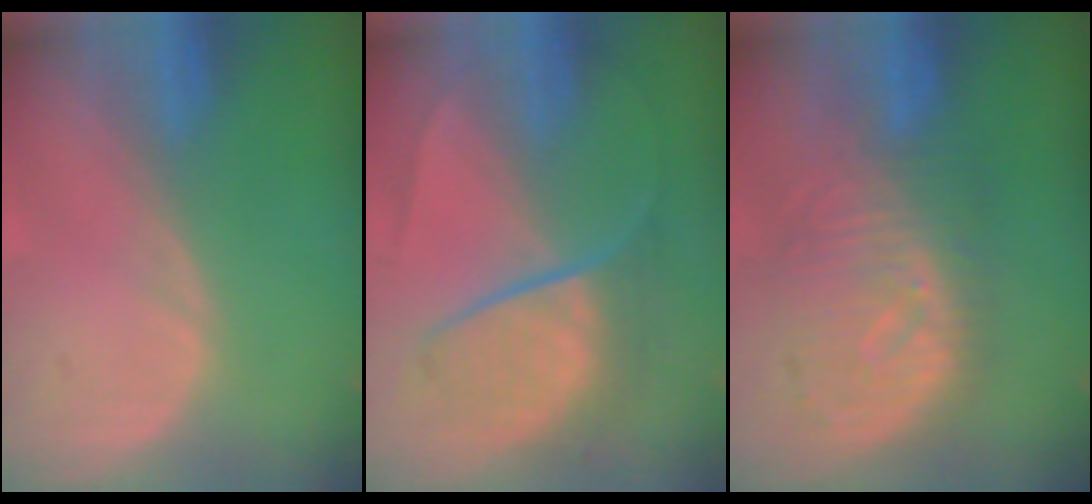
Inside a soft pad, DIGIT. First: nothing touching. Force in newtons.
{"total": 8.0, "press": 7.4, "slide": 2.9}
{"total": 9.8, "press": 9.0, "slide": 3.8}